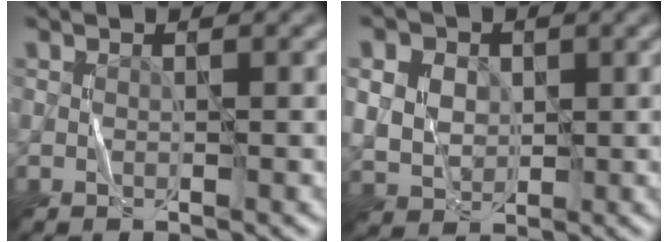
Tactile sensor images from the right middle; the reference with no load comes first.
{"total": 10.1, "force": [3.7, 8.1, 4.8], "torque": [-0.109, 0.034, 0.049]}